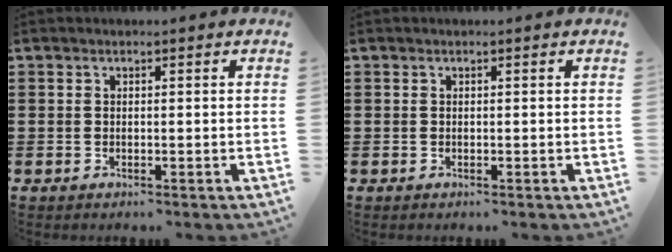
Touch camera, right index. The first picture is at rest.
{"total": 0.0}